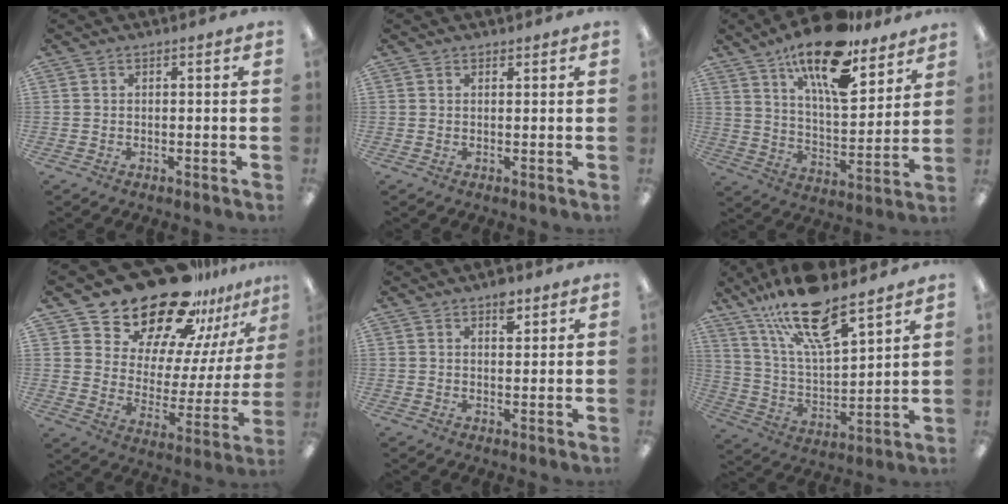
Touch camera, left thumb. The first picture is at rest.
{"total": 0.9, "force": [0.8, 0.3, 0.1], "torque": [0.005, -0.003, 0.013]}
{"total": 19.1, "force": [13.7, 6.5, 11.7], "torque": [-0.203, -0.075, 0.230]}
{"total": 24.4, "force": [20.1, 11.0, 8.2], "torque": [-0.134, -0.147, 0.363]}
{"total": 4.1, "force": [2.7, 2.1, 2.3], "torque": [-0.019, -0.012, 0.041]}
{"total": 19.7, "force": [14.0, 5.9, 12.5], "torque": [-0.227, -0.077, 0.241]}